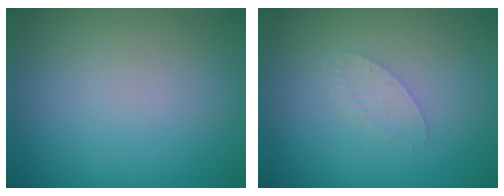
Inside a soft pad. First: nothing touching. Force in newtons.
{"total": 1.4, "press": 1.4, "slide": 0.1}